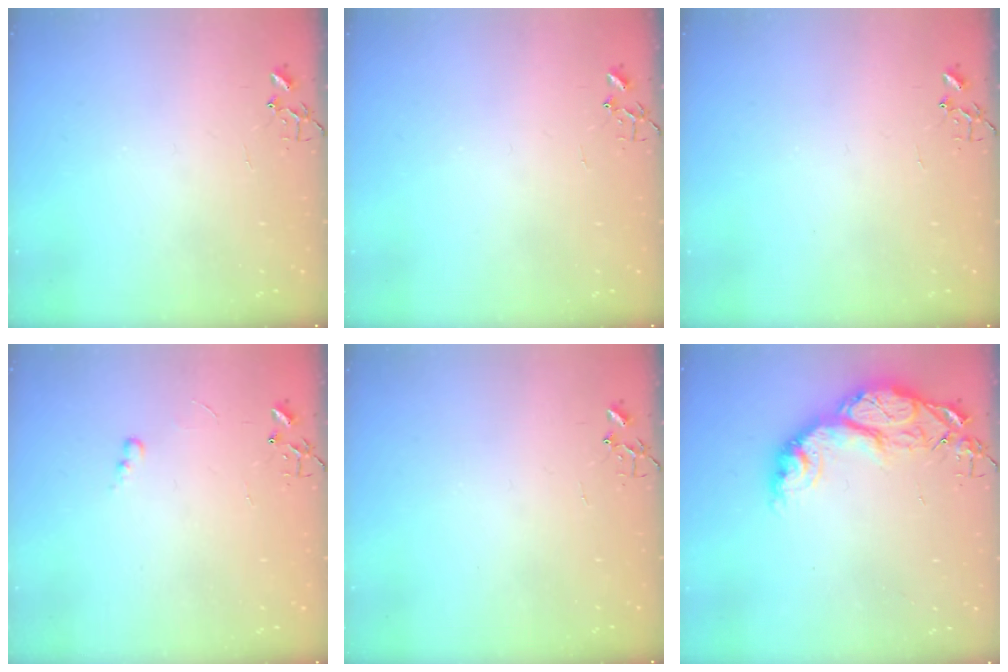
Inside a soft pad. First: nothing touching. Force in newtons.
{"total": 0.0}
{"total": 0.0}
{"total": 4.0, "press": 3.9, "slide": 0.6}
{"total": 0.0}
{"total": 16.4, "press": 16.4, "slide": 1.4}